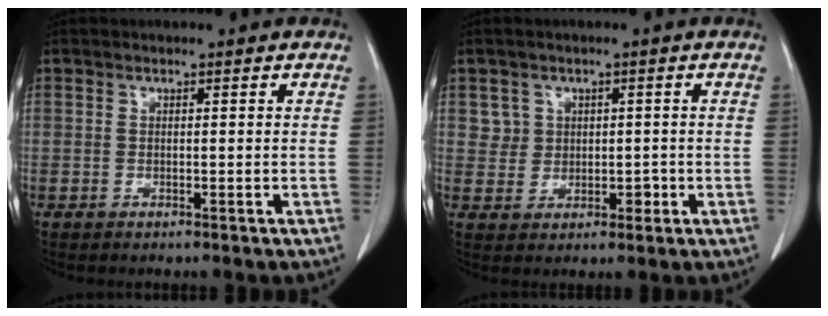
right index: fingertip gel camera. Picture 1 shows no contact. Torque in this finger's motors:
{"motor_torque": [-0.08, 0.04, -0.03, -0.01]}